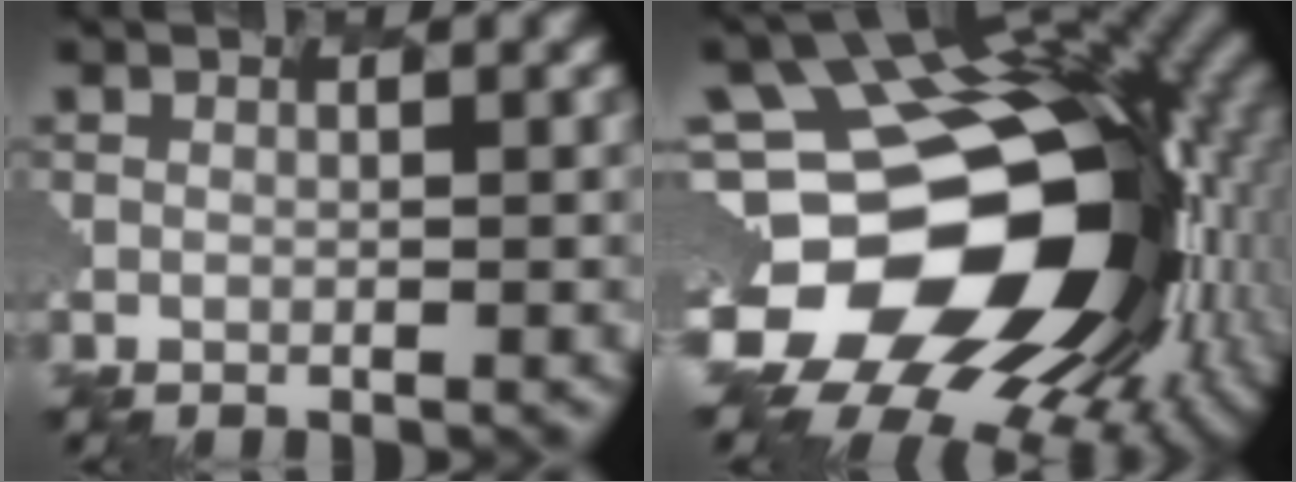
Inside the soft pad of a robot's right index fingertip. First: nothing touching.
{"total": 18.0, "force": [-3.0, 12.6, 12.5], "torque": [-0.244, -0.026, -0.034]}